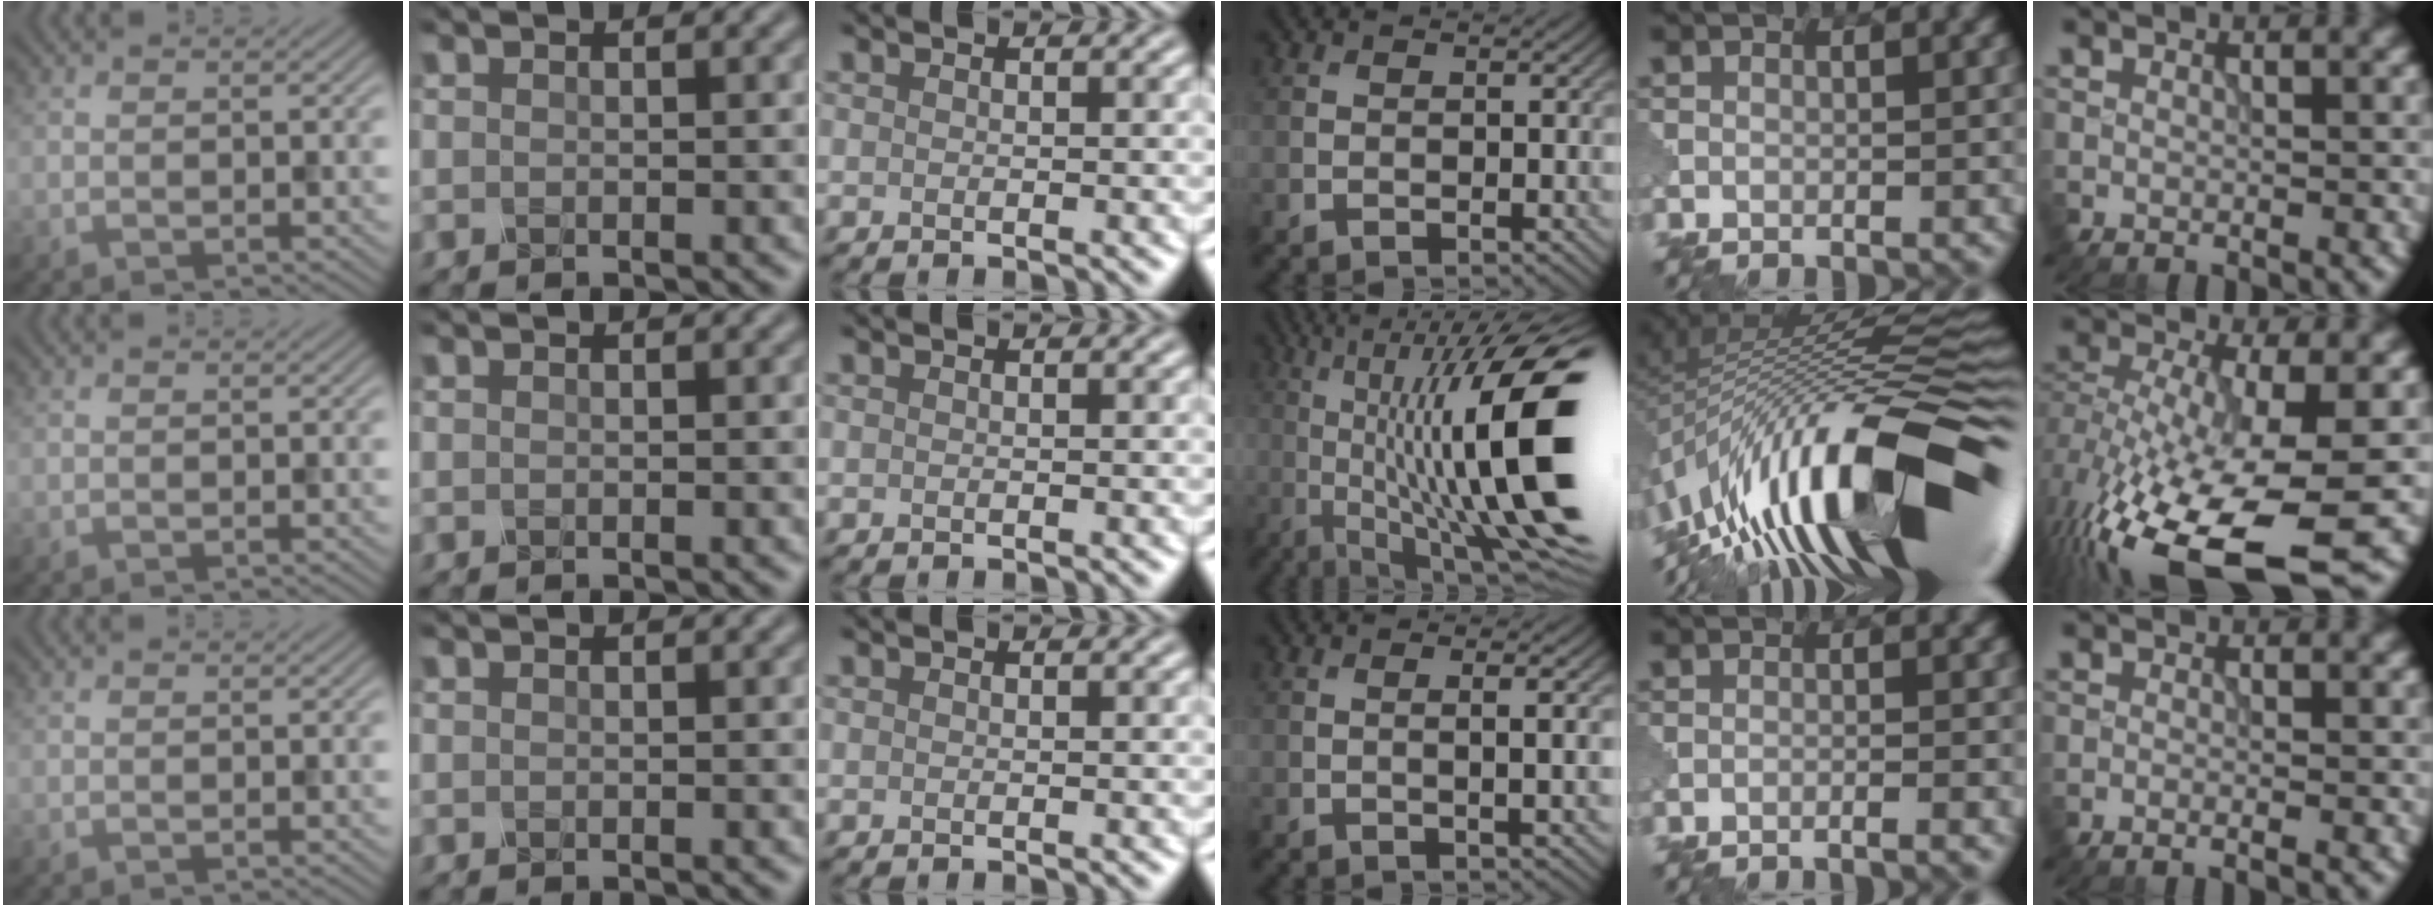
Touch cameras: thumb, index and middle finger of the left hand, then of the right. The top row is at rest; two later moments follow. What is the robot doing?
{"motion": "shake", "object": "plastic piggy bank"}